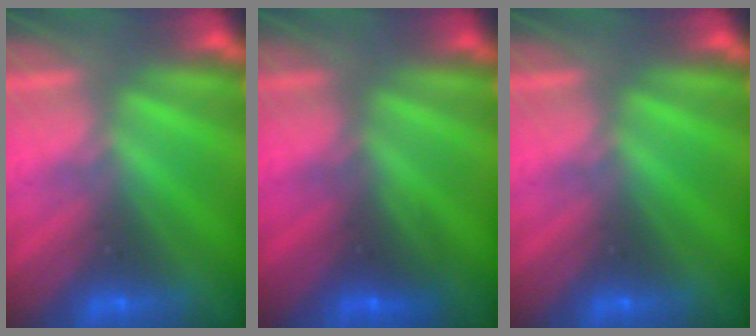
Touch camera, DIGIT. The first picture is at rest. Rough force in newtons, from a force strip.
{"total": 2.5}
{"total": 0.0}